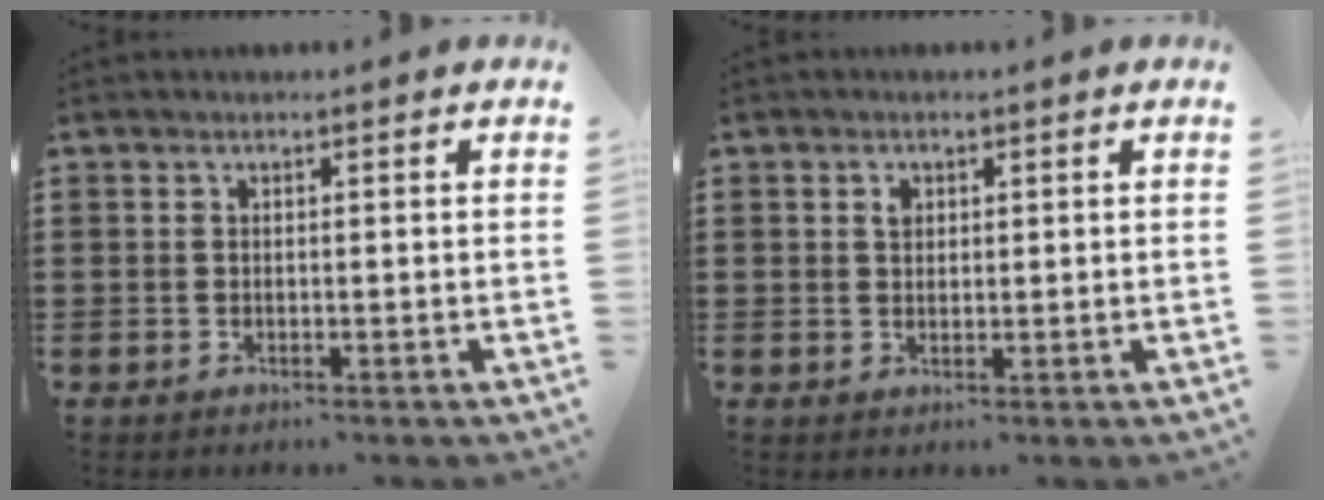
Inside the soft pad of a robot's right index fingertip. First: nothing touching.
{"total": 1.5, "force": [0.7, 1.1, 0.9], "torque": [-0.020, 0.006, 0.012]}